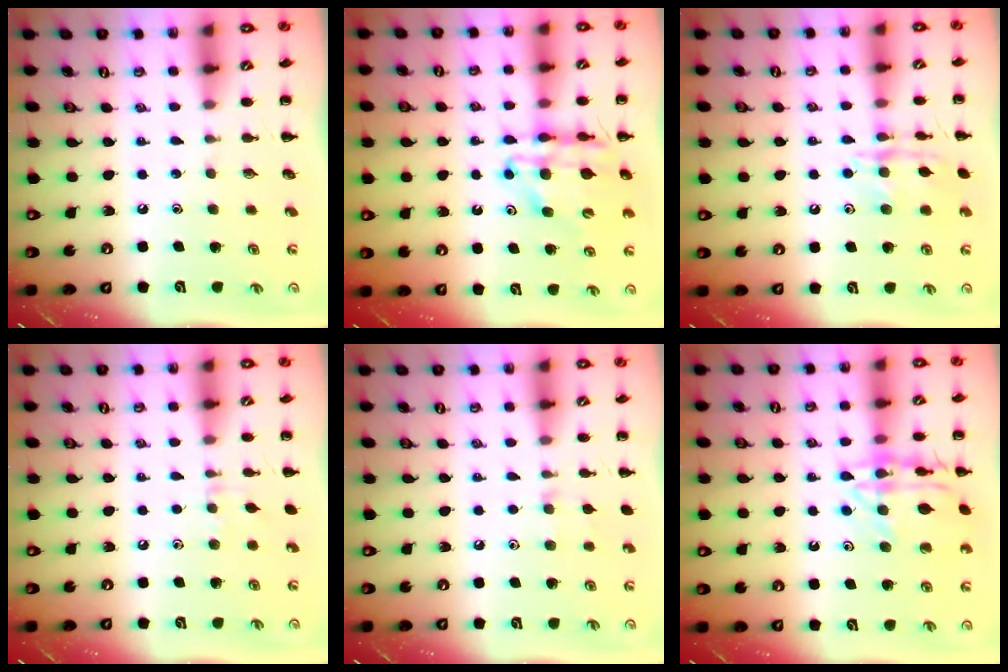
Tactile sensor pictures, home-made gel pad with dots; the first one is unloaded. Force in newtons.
{"total": 13.0, "press": 12.5, "slide": 3.7}
{"total": 12.3, "press": 12.3, "slide": 0.6}
{"total": 4.9, "press": 4.5, "slide": 1.7}
{"total": 6.5, "press": 6.2, "slide": 1.8}
{"total": 16.1, "press": 16.1, "slide": 0.8}